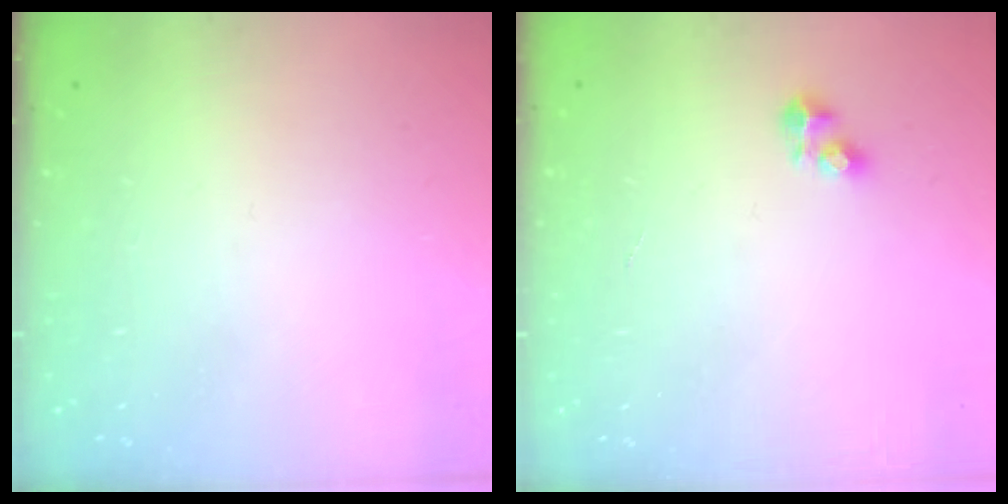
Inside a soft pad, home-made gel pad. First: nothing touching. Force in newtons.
{"total": 3.7, "press": 3.7, "slide": 0.5}